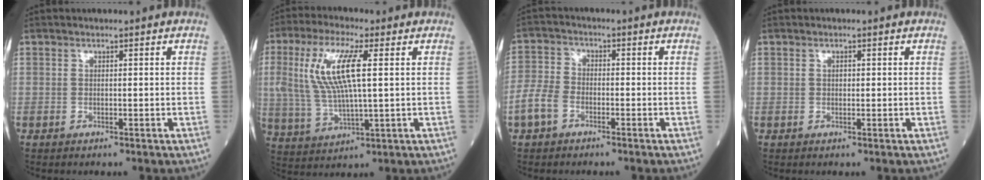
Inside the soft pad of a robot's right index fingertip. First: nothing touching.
{"total": 11.7, "force": [2.6, 2.4, 11.1], "torque": [-0.249, 0.010, 0.050]}
{"total": 4.9, "force": [-2.5, 3.2, 2.8], "torque": [-0.078, 0.004, -0.056]}
{"total": 0.6, "force": [0.1, 0.4, 0.5], "torque": [-0.009, 0.001, 0.002]}